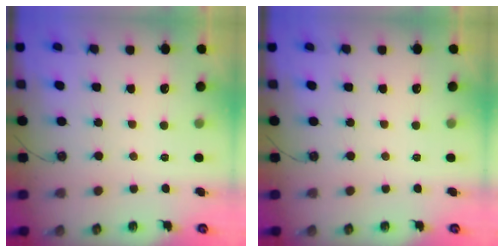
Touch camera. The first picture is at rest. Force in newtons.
{"total": 0.0}